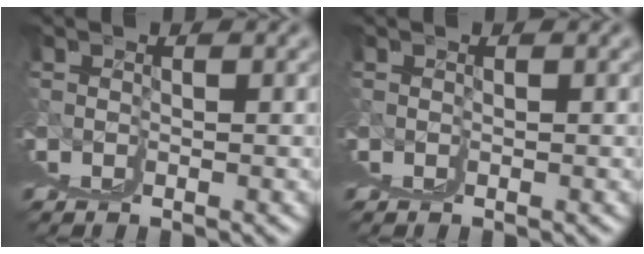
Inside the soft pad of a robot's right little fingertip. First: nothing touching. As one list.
[{"total": 0.0}]